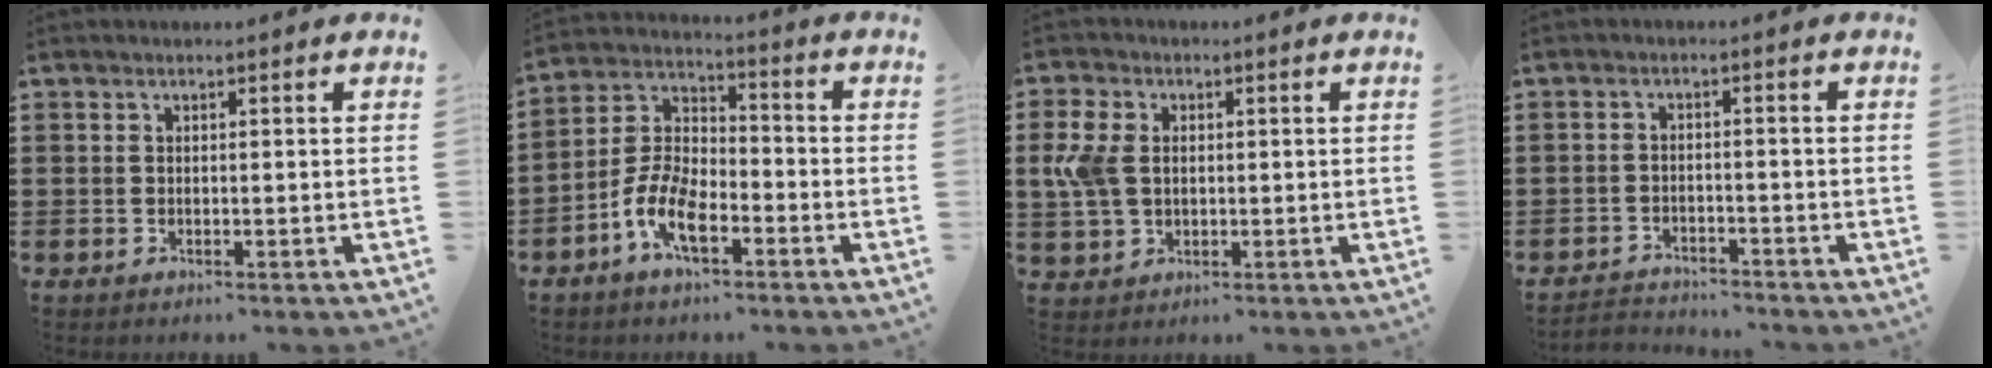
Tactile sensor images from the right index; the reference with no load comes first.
{"total": 8.4, "force": [-4.5, 3.8, 6.0], "torque": [-0.156, -0.006, -0.093]}
{"total": 6.1, "force": [0.7, 4.3, 4.3], "torque": [-0.128, 0.000, 0.002]}
{"total": 2.6, "force": [-2.6, 0.3, -0.3], "torque": [-0.004, 0.000, -0.058]}